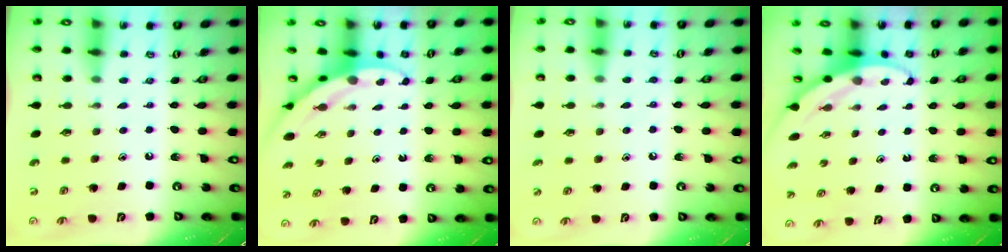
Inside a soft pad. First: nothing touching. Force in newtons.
{"total": 2.8, "press": 2.8, "slide": 0.3}
{"total": 4.6, "press": 4.5, "slide": 0.6}
{"total": 3.5, "press": 3.5, "slide": 0.1}